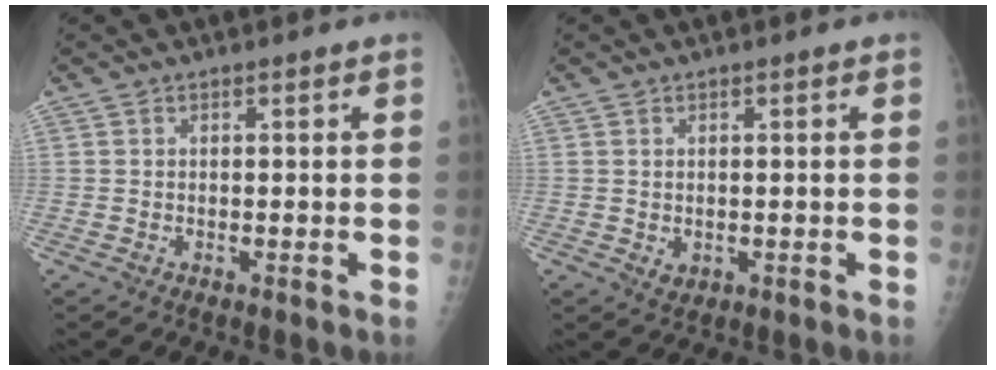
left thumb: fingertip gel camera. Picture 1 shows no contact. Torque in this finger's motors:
{"motor_torque": [-0.47, -0.13, 0.30, 0.03, 0.00]}